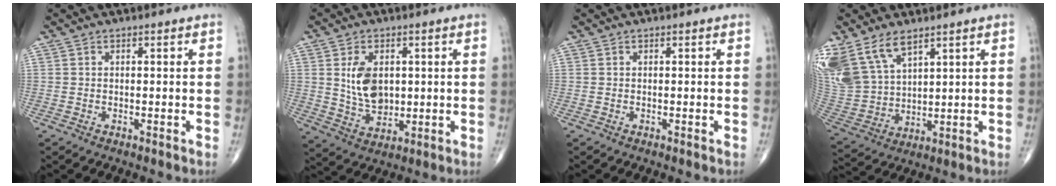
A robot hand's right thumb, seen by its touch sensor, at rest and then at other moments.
{"total": 9.0, "force": [1.6, 5.9, 6.5], "torque": [-0.098, -0.013, 0.042]}
{"total": 0.0}
{"total": 15.0, "force": [9.1, 7.9, 8.9], "torque": [-0.191, -0.024, 0.198]}